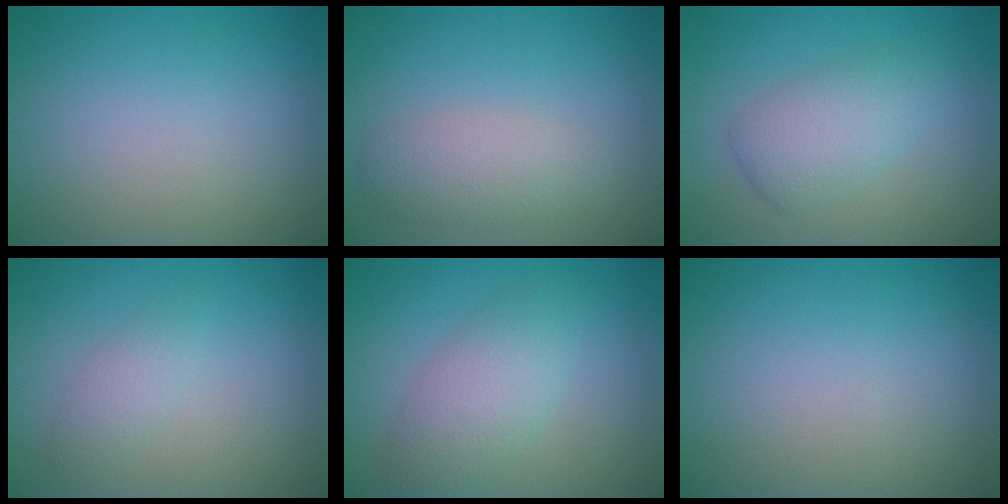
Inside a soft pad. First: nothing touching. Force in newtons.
{"total": 3.0, "press": 3.0, "slide": 0.2}
{"total": 3.5, "press": 3.5, "slide": 0.1}
{"total": 1.4, "press": 1.4, "slide": 0.1}
{"total": 4.0, "press": 4.0, "slide": 0.0}
{"total": 0.0}